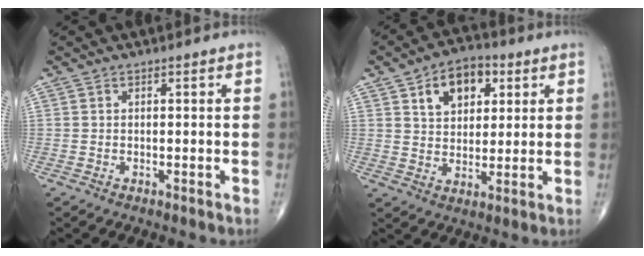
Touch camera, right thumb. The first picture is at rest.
{"total": 10.5, "force": [4.4, 6.8, 6.7], "torque": [-0.071, -0.008, 0.068]}